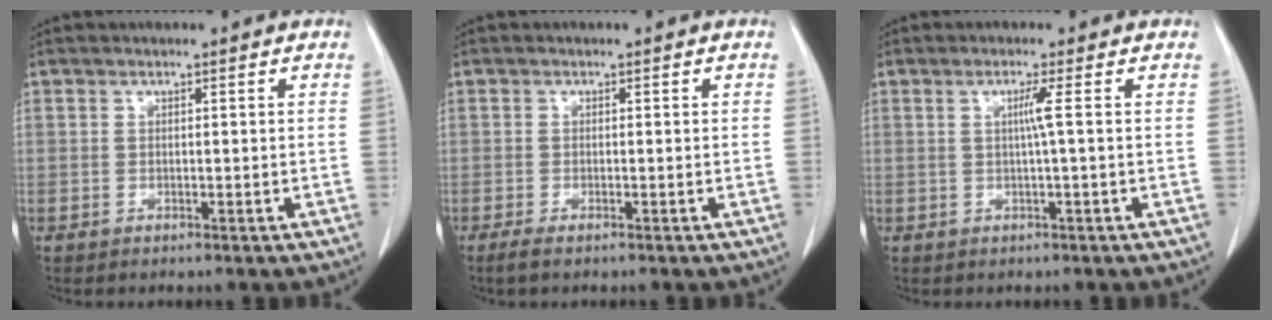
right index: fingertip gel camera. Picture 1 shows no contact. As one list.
[{"total": 1.5, "force": [-1.1, 0.2, 1.0], "torque": [-0.023, -0.005, -0.020]}, {"total": 2.1, "force": [0.2, -0.8, 1.9], "torque": [-0.036, -0.001, 0.004]}]